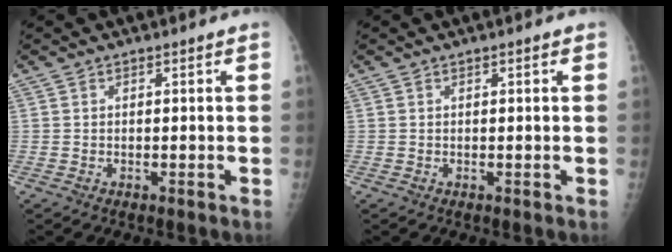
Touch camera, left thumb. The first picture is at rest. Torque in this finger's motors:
{"motor_torque": [-0.24, -0.06, -0.24, -0.16, 0.03]}